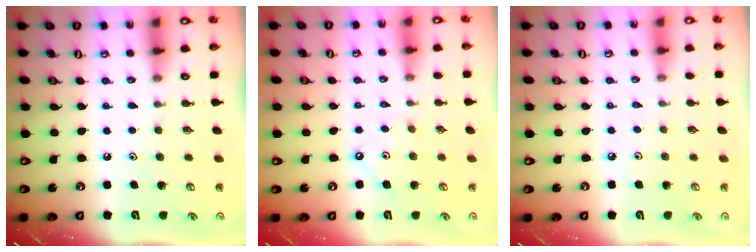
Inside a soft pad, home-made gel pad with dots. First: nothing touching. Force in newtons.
{"total": 2.8, "press": 2.8, "slide": 0.4}
{"total": 0.8, "press": 0.7, "slide": 0.3}